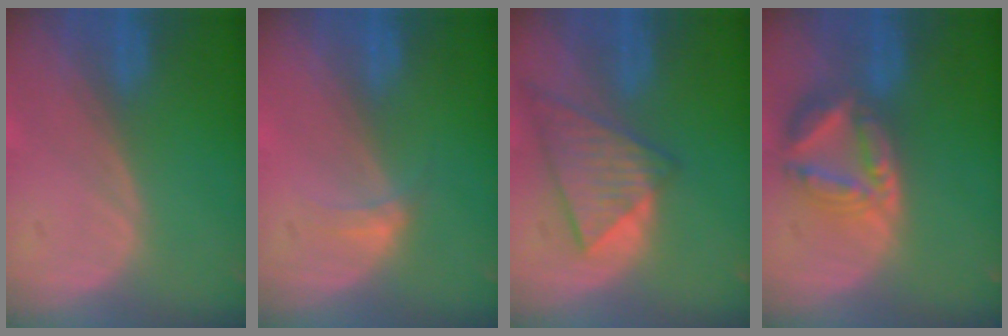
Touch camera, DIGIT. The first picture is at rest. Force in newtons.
{"total": 2.3, "press": 1.9, "slide": 1.3}
{"total": 9.0, "press": 7.8, "slide": 4.4}
{"total": 8.1, "press": 7.0, "slide": 4.0}